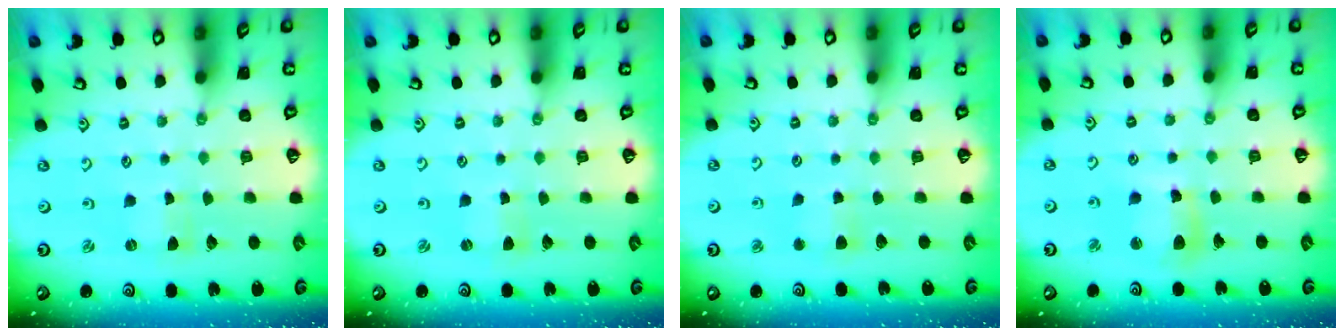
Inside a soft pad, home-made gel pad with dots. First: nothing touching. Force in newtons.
{"total": 0.7, "press": 0.7, "slide": 0.3}
{"total": 4.3, "press": 4.2, "slide": 0.7}
{"total": 10.3, "press": 10.2, "slide": 1.2}